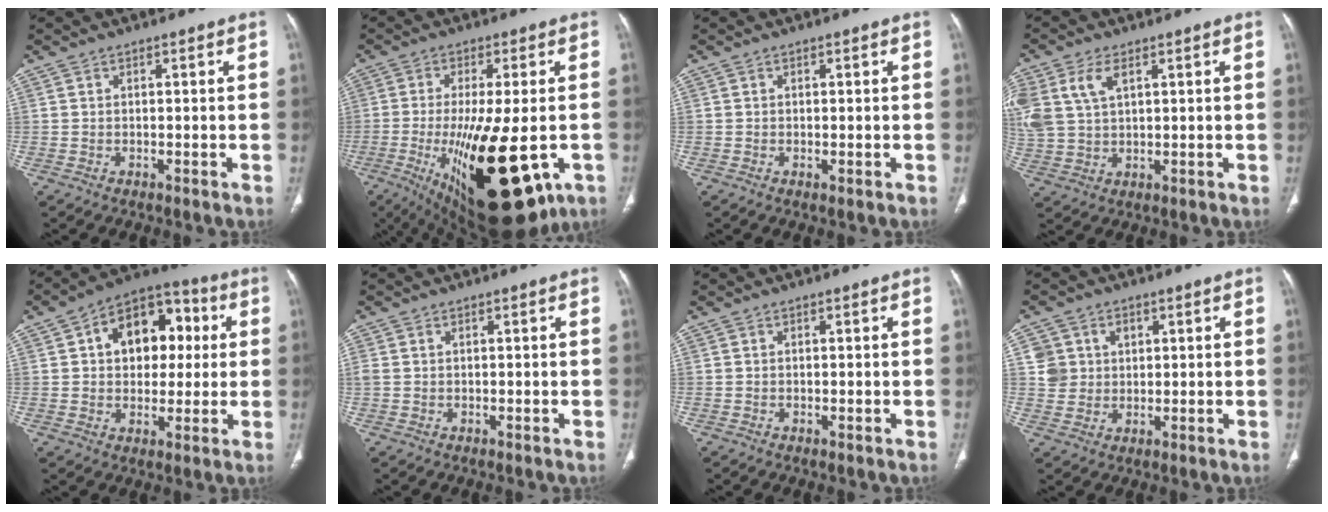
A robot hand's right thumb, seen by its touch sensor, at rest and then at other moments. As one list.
[{"total": 24.1, "force": [-6.5, 8.5, 21.6], "torque": [-0.335, -0.030, -0.074]}, {"total": 0.6, "force": [-0.1, 0.2, 0.5], "torque": [-0.012, -0.004, -0.003]}, {"total": 10.5, "force": [4.0, 6.3, 7.4], "torque": [-0.187, 0.002, 0.088]}, {"total": 15.3, "force": [3.2, 10.5, 10.7], "torque": [-0.102, 0.018, 0.040]}, {"total": 1.2, "force": [0.2, 1.0, 0.7], "torque": [-0.025, 0.009, 0.009]}, {"total": 0.0}, {"total": 5.7, "force": [1.7, 5.3, 1.1], "torque": [0.008, -0.004, 0.032]}]